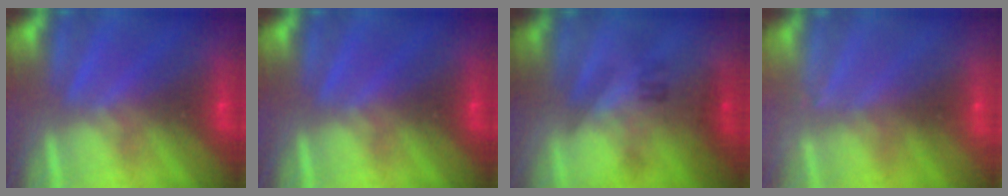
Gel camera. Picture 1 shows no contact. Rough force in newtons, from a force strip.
{"total": 0.0}
{"total": 2.3}
{"total": 2.4}